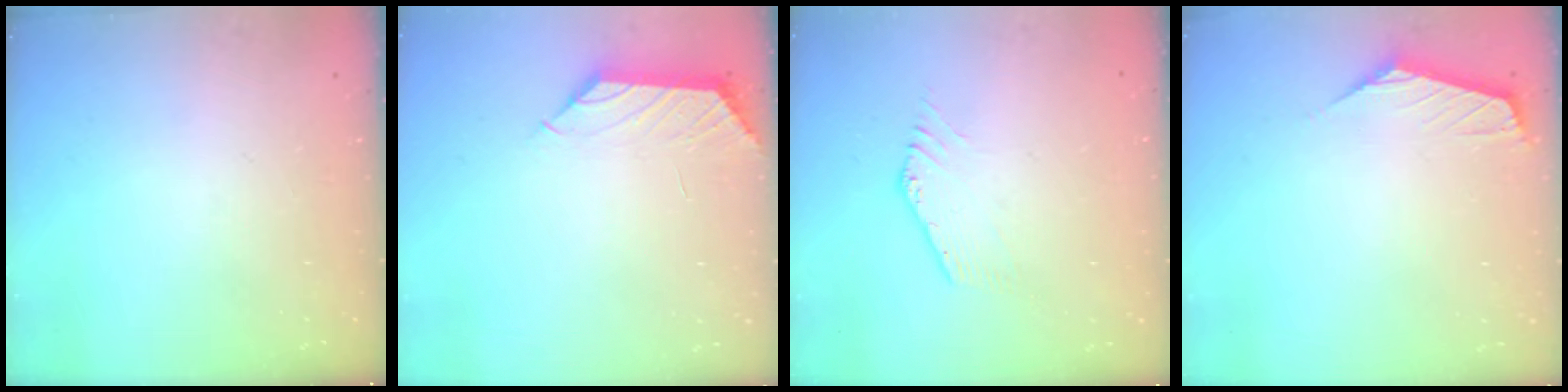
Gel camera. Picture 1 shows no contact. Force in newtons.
{"total": 1.5, "press": 1.3, "slide": 0.6}
{"total": 1.0, "press": 1.0, "slide": 0.1}
{"total": 0.9, "press": 0.9, "slide": 0.2}